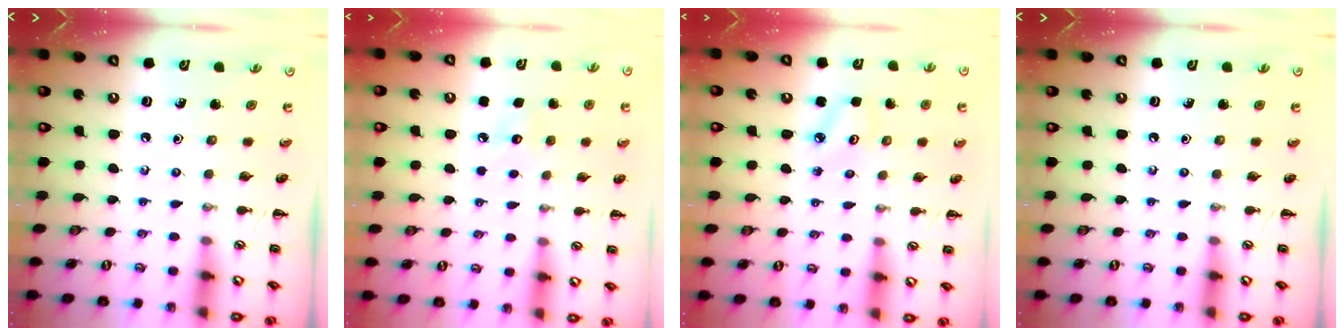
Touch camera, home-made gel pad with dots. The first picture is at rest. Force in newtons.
{"total": 6.0, "press": 5.7, "slide": 1.6}
{"total": 3.1, "press": 3.0, "slide": 0.5}
{"total": 0.0}